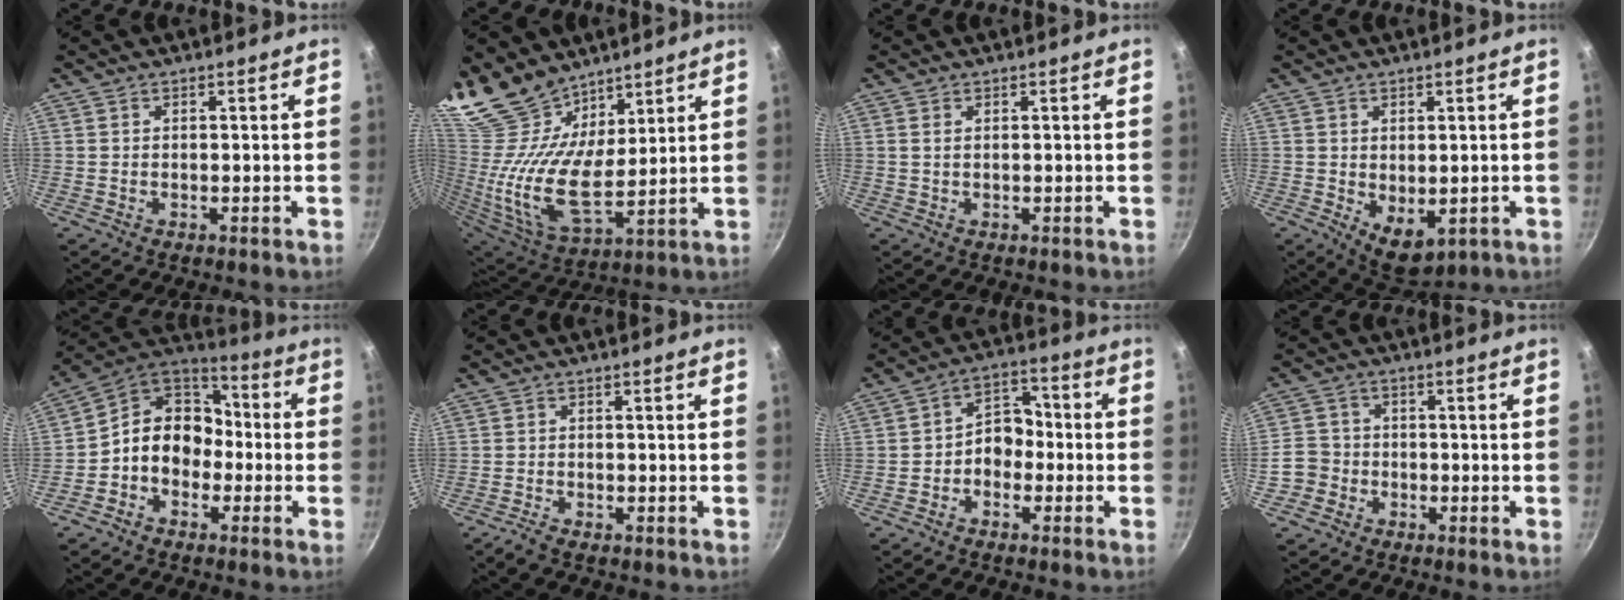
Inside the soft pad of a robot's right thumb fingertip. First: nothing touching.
{"total": 19.8, "force": [14.1, 9.3, 10.3], "torque": [-0.204, -0.078, 0.283]}
{"total": 1.1, "force": [0.4, 0.5, 0.9], "torque": [-0.018, 0.000, 0.007]}
{"total": 6.2, "force": [-0.5, 3.8, 4.8], "torque": [-0.055, -0.013, 0.008]}
{"total": 12.3, "force": [-2.5, 10.1, 6.7], "torque": [-0.066, 0.051, -0.067]}
{"total": 1.8, "force": [-1.5, 0.4, 0.9], "torque": [-0.029, 0.010, -0.031]}
{"total": 7.1, "force": [-1.7, 5.4, 4.2], "torque": [-0.020, 0.037, -0.041]}
{"total": 5.1, "force": [-2.3, 4.4, 1.2], "torque": [0.002, 0.029, -0.048]}